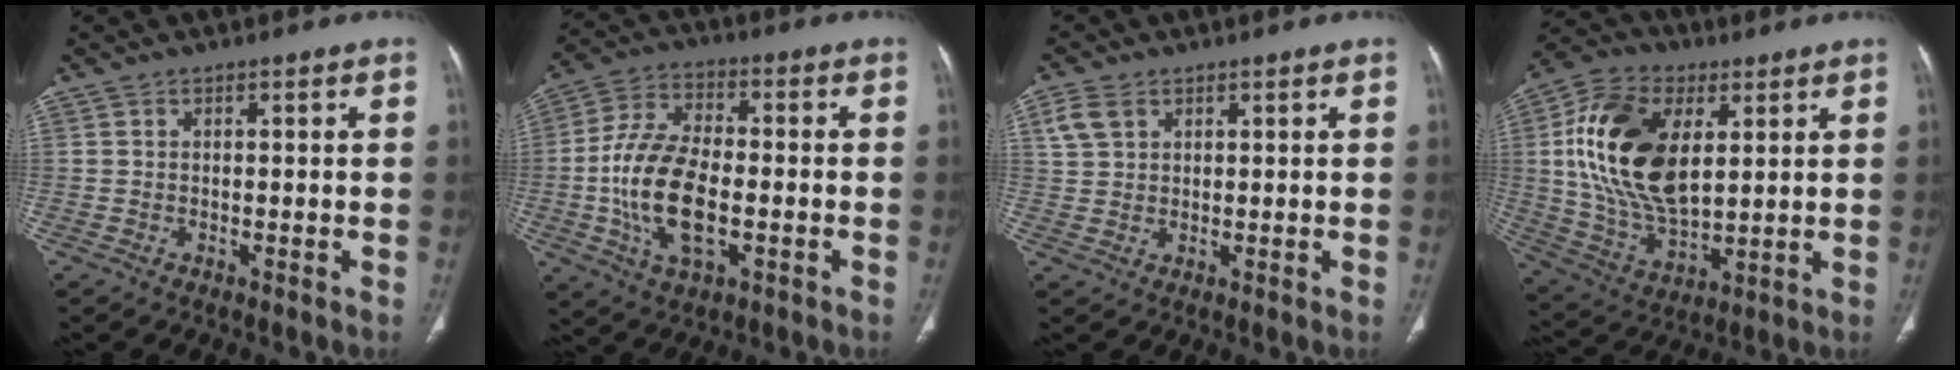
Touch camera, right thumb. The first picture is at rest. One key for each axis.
{"total": 15.3, "fx": -2.7, "fy": 8.1, "fz": 12.7, "tx": -0.249, "ty": 0.016, "tz": -0.050}
{"total": 4.2, "fx": 2.1, "fy": 2.9, "fz": 2.2, "tx": -0.043, "ty": 0.002, "tz": 0.048}
{"total": 20.6, "fx": 4.7, "fy": 11.8, "fz": 16.2, "tx": -0.293, "ty": -0.012, "tz": 0.086}